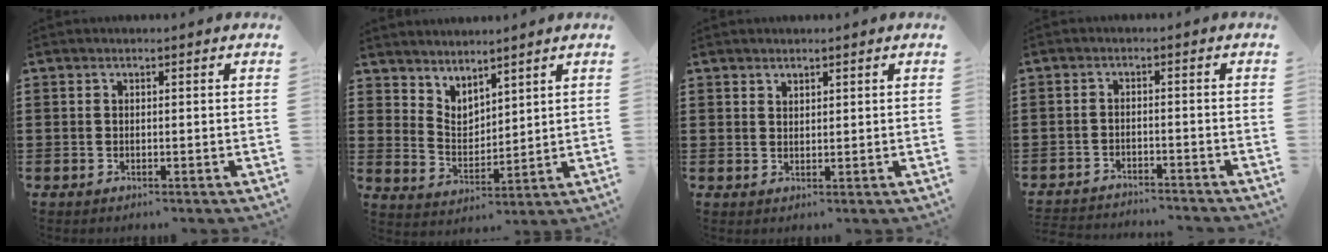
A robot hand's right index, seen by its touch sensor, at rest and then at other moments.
{"total": 4.0, "force": [3.8, 1.2, -0.2], "torque": [-0.012, -0.014, 0.073]}
{"total": 1.5, "force": [1.4, 0.6, -0.1], "torque": [0.000, 0.001, 0.028]}
{"total": 2.5, "force": [-2.5, 0.0, 0.0], "torque": [-0.005, 0.000, -0.053]}